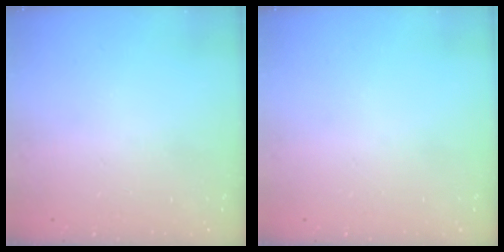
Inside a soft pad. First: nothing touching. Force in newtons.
{"total": 0.0}